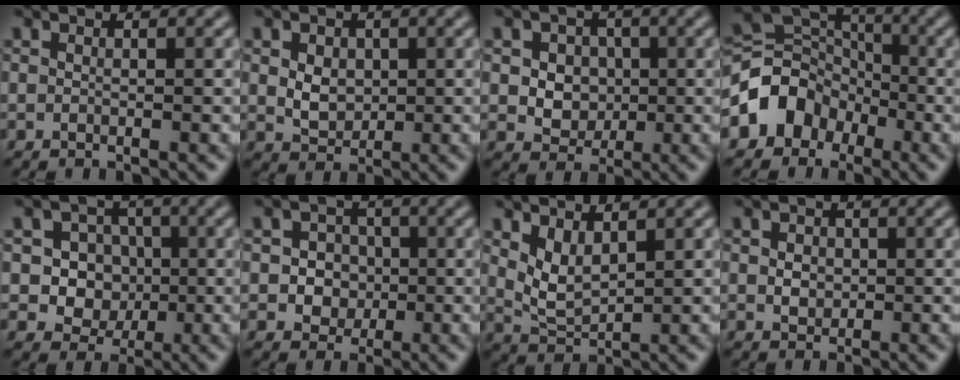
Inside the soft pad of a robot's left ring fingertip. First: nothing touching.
{"total": 2.6, "force": [0.4, 2.1, 1.6], "torque": [-0.029, -0.001, 0.007]}
{"total": 4.3, "force": [0.6, 3.6, 2.2], "torque": [-0.028, 0.004, 0.004]}
{"total": 6.1, "force": [-2.8, 4.9, 2.2], "torque": [-0.016, 0.011, -0.064]}
{"total": 5.8, "force": [-0.2, 5.3, 2.2], "torque": [-0.017, 0.021, -0.025]}
{"total": 3.4, "force": [-0.3, 3.1, 1.4], "torque": [-0.004, 0.003, -0.023]}
{"total": 2.7, "force": [1.4, 1.3, 1.9], "torque": [-0.046, -0.010, 0.036]}
{"total": 1.7, "force": [0.2, 1.4, 0.9], "torque": [-0.016, -0.002, 0.003]}